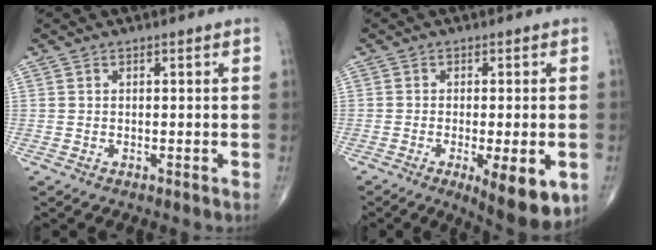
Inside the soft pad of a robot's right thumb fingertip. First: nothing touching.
{"total": 10.8, "force": [-3.8, 3.2, 9.5], "torque": [-0.123, -0.014, -0.048]}